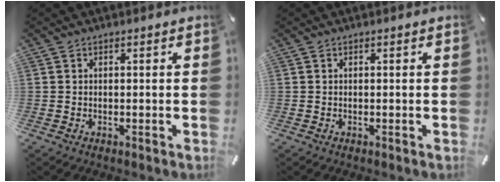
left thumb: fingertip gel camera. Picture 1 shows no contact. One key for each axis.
{"total": 0.0}